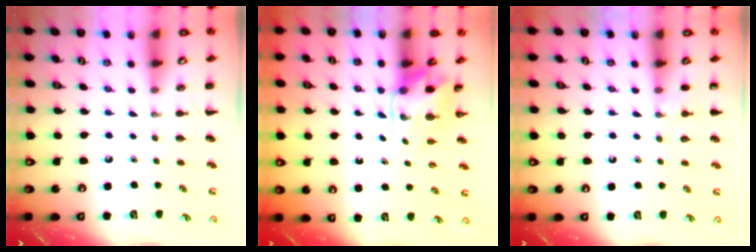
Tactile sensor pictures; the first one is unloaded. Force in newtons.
{"total": 4.0, "press": 3.9, "slide": 0.7}
{"total": 6.0, "press": 5.7, "slide": 1.9}